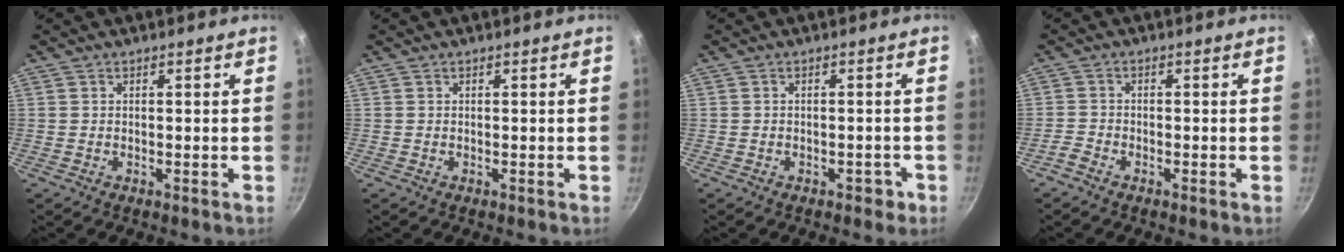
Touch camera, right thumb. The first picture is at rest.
{"total": 0.0}
{"total": 2.1, "force": [-1.1, 1.4, 1.1], "torque": [0.000, 0.021, -0.002]}
{"total": 2.0, "force": [-1.7, 0.9, 0.7], "torque": [-0.027, 0.014, -0.039]}